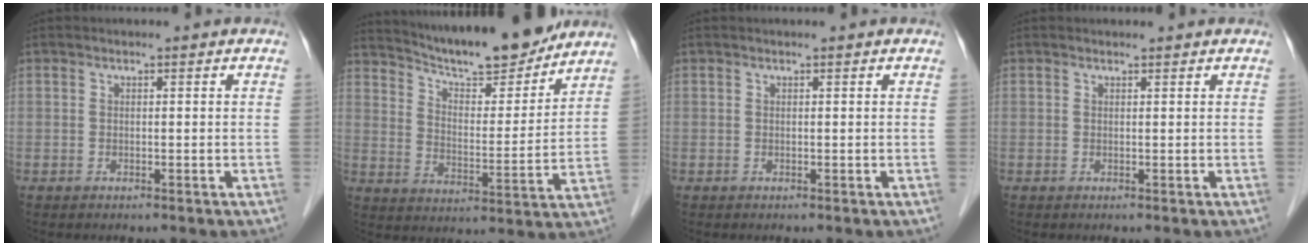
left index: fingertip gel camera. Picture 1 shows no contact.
{"total": 15.7, "force": [14.3, 1.8, 6.3], "torque": [-0.102, -0.011, 0.220]}
{"total": 0.0}
{"total": 0.7, "force": [0.7, 0.1, 0.1], "torque": [-0.009, 0.004, 0.008]}